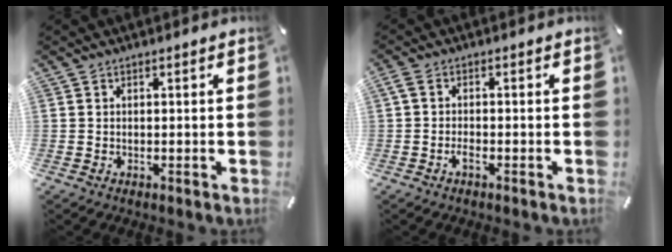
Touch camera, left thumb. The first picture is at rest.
{"total": 2.2, "force": [-1.1, 0.7, 1.7], "torque": [-0.044, -0.001, -0.025]}